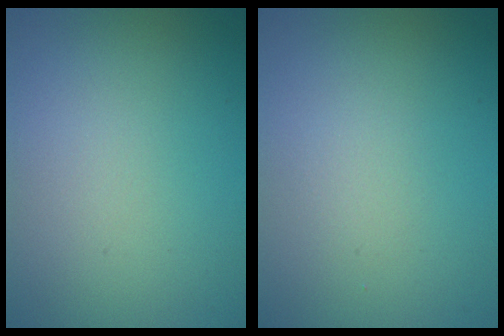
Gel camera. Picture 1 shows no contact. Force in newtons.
{"total": 0.7, "press": 0.7, "slide": 0.0}